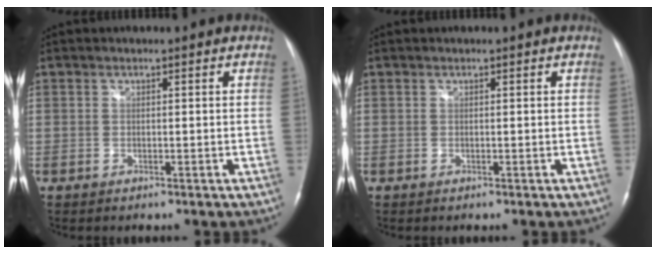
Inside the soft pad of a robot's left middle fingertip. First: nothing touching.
{"total": 0.0}